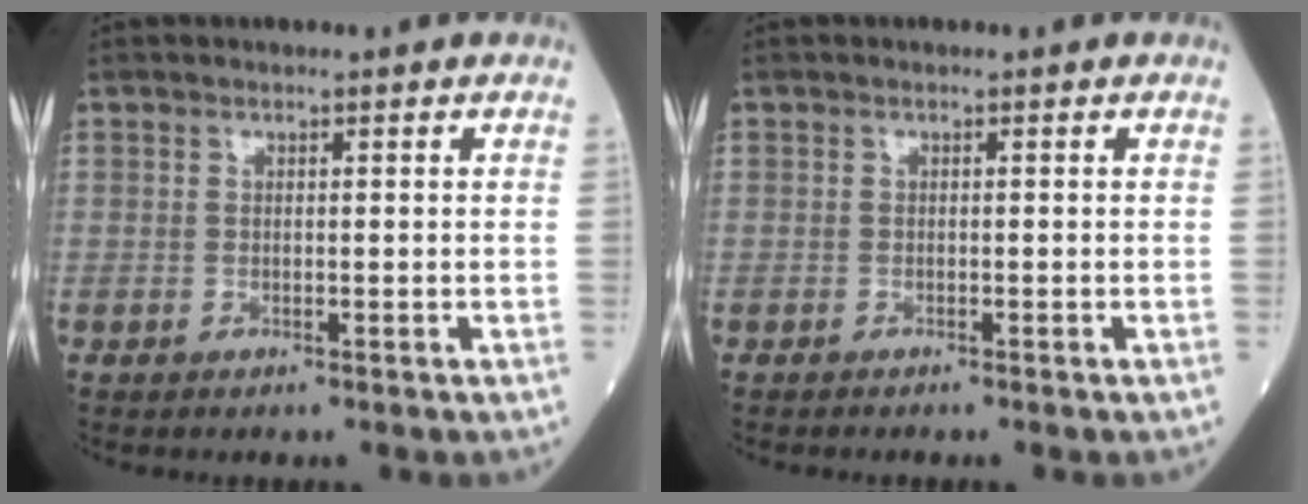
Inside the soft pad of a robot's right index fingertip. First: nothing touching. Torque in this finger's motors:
{"motor_torque": [0.09, -0.03, 0.04, -0.01]}